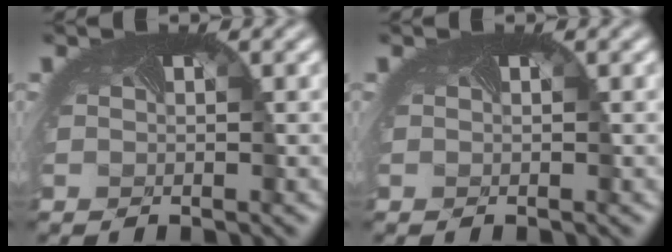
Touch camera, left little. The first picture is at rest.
{"total": 0.0}